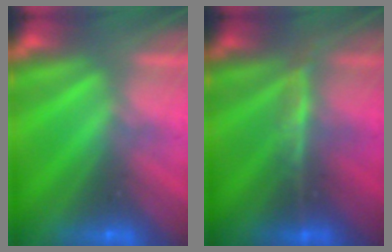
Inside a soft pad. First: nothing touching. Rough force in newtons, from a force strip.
{"total": 2.4}